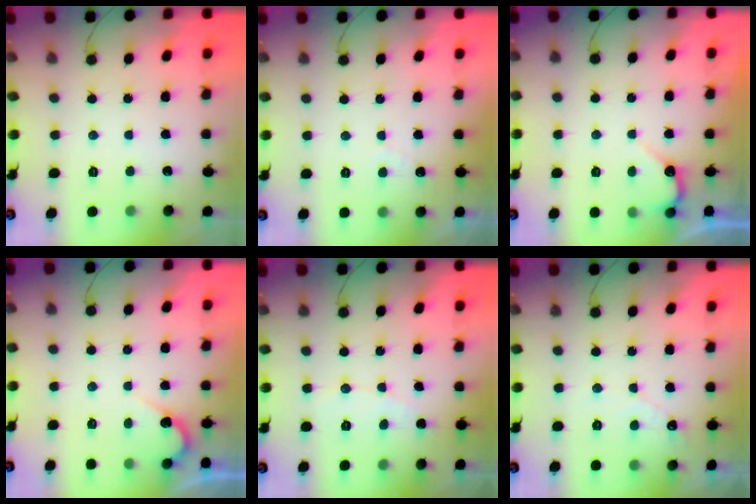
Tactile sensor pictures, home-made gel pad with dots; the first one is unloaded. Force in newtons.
{"total": 2.2, "press": 2.2, "slide": 0.1}
{"total": 3.3, "press": 3.3, "slide": 0.1}
{"total": 3.6, "press": 3.6, "slide": 0.2}
{"total": 2.8, "press": 2.8, "slide": 0.3}
{"total": 3.3, "press": 3.3, "slide": 0.2}